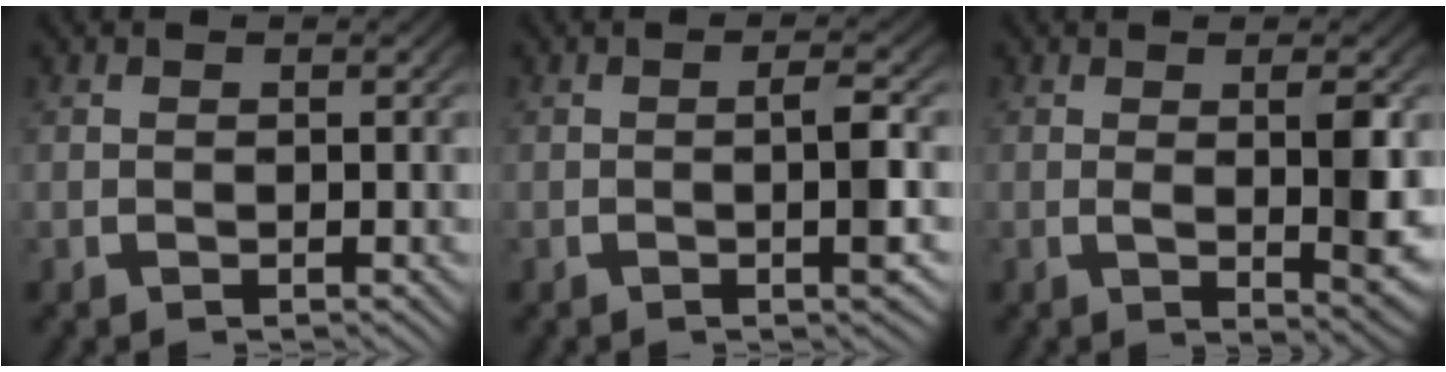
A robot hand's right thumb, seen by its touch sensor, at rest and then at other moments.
{"total": 3.3, "force": [-0.4, 0.5, 3.2], "torque": [-0.049, 0.004, -0.008]}
{"total": 5.3, "force": [-0.1, 1.4, 5.1], "torque": [-0.082, -0.018, 0.006]}